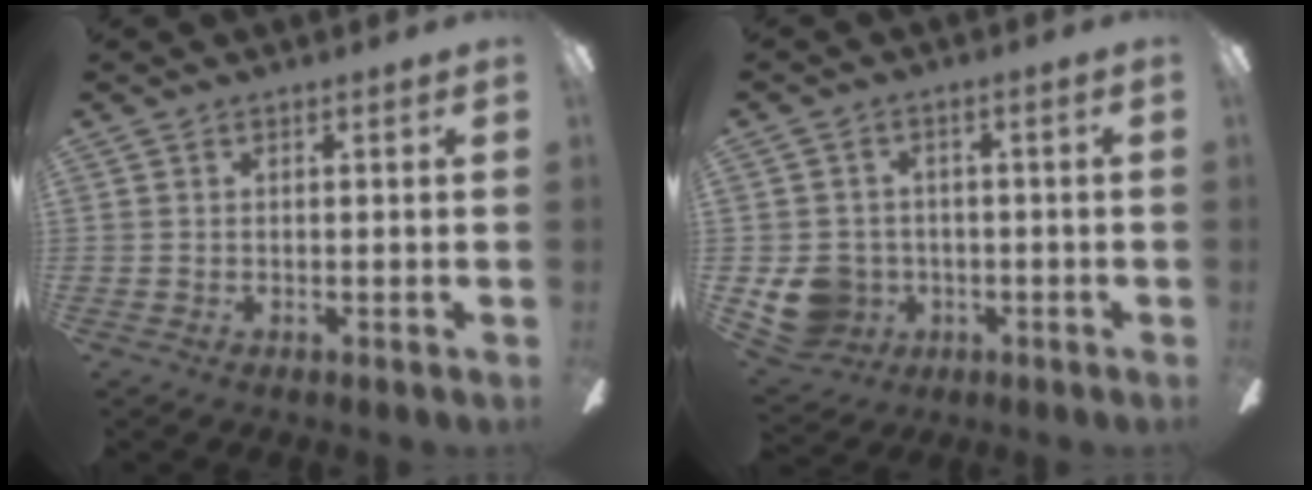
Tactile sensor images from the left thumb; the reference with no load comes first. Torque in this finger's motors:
{"motor_torque": [-0.19, 0.49, 0.07, -0.10, 0.01]}